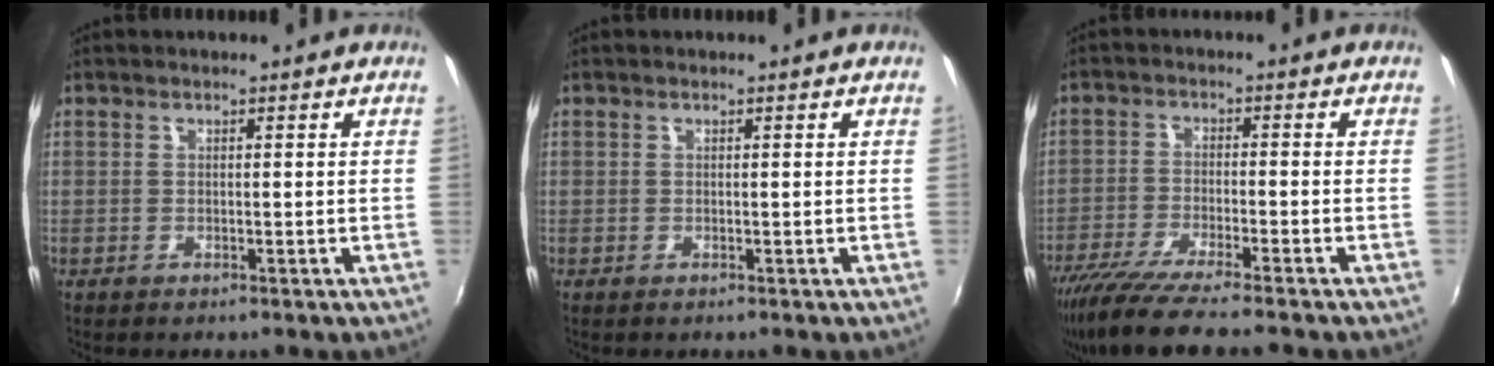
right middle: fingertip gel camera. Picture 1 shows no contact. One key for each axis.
{"total": 0.0}
{"total": 11.6, "fx": -9.8, "fy": 0.2, "fz": 6.2, "tx": -0.132, "ty": -0.040, "tz": -0.170}